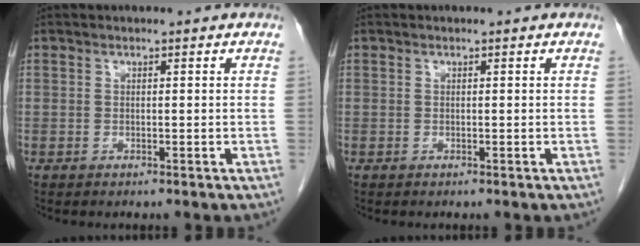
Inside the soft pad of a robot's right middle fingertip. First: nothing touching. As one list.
[{"total": 0.0}]